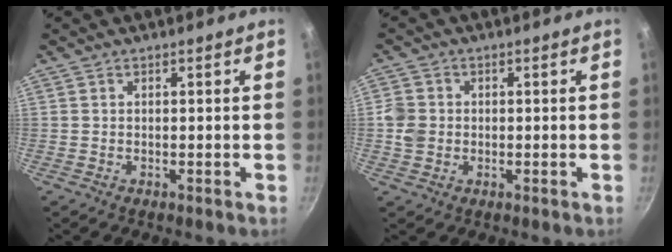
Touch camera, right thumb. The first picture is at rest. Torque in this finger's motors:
{"motor_torque": [0.39, 0.33, 0.38, 0.37, 0.01]}